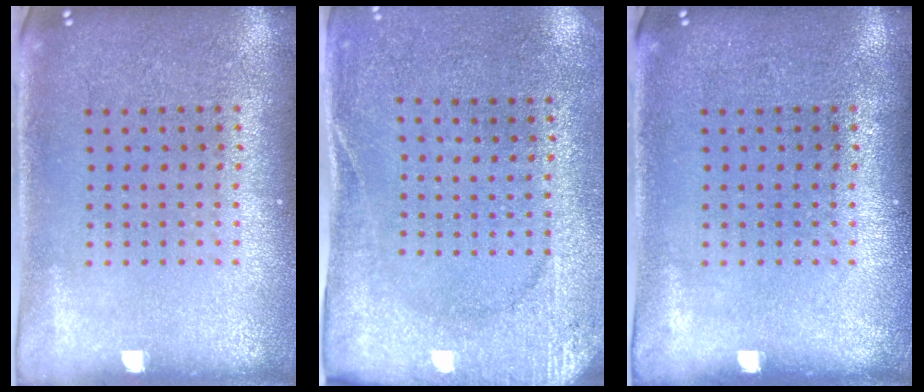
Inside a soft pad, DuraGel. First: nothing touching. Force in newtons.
{"total": 2.6, "press": 2.4, "slide": 1.0}
{"total": 0.0}